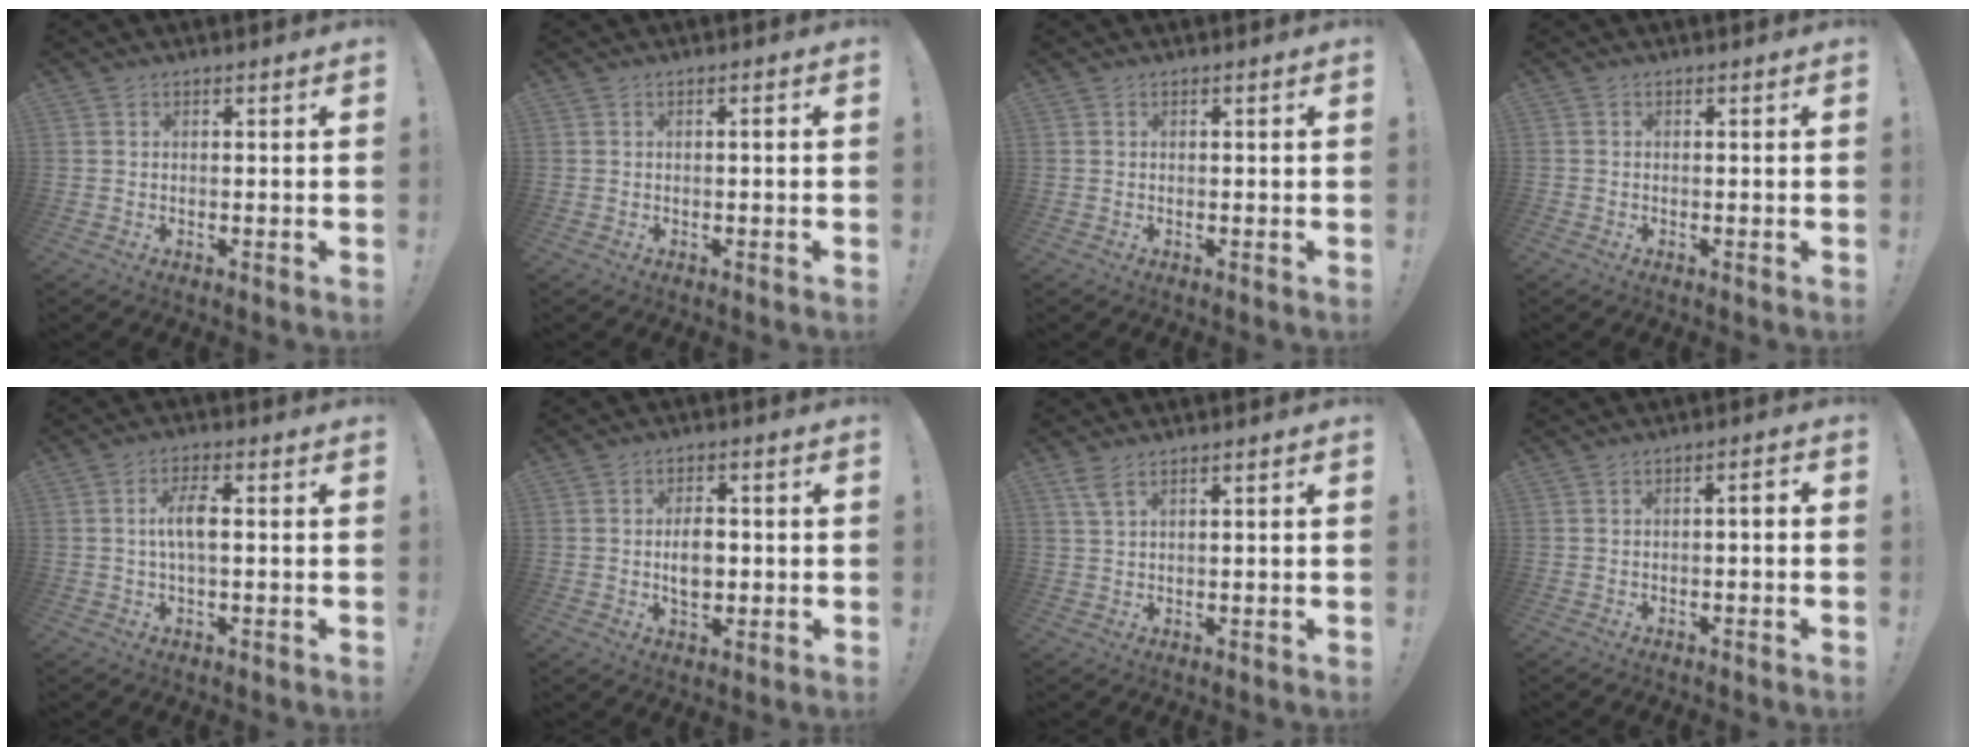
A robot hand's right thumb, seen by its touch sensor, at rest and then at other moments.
{"total": 0.9, "force": [-0.3, 0.0, 0.8], "torque": [-0.023, 0.005, -0.006]}
{"total": 0.0}
{"total": 0.7, "force": [-0.6, 0.5, 0.0], "torque": [0.001, 0.001, -0.009]}
{"total": 6.2, "force": [0.0, 2.1, 5.8], "torque": [-0.112, 0.008, -0.004]}
{"total": 6.3, "force": [-0.6, 4.3, 4.6], "torque": [-0.064, 0.000, -0.015]}
{"total": 3.2, "force": [1.9, 0.6, 2.5], "torque": [-0.052, -0.006, 0.034]}
{"total": 2.2, "force": [-1.2, 0.3, 1.8], "torque": [-0.035, 0.011, -0.022]}